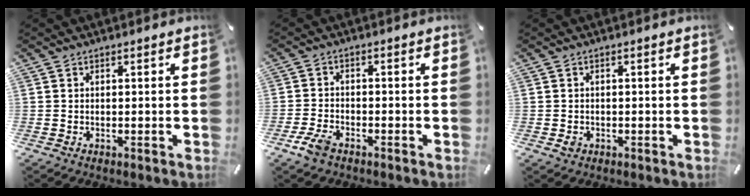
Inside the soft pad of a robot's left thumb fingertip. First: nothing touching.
{"total": 4.3, "force": [-2.9, 2.2, 2.4], "torque": [-0.064, 0.007, -0.059]}
{"total": 1.7, "force": [-0.6, 1.3, 1.0], "torque": [-0.017, 0.003, -0.011]}